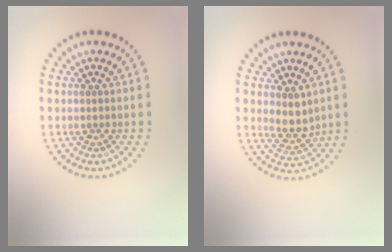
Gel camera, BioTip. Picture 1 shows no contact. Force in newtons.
{"total": 2.4, "press": 2.0, "slide": 1.4}